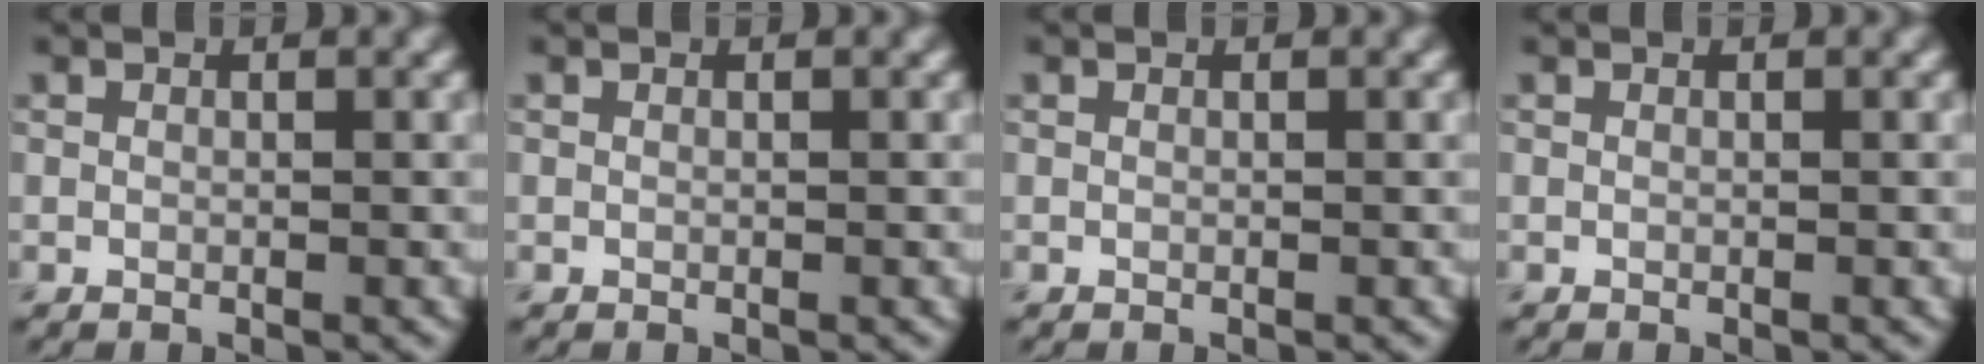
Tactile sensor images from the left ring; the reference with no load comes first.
{"total": 0.0}
{"total": 0.0}
{"total": 0.0}